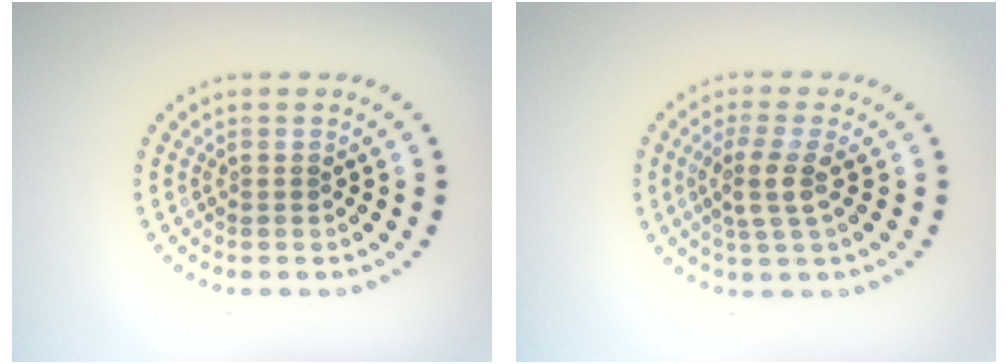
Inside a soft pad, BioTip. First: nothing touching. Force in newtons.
{"total": 2.7, "press": 2.2, "slide": 1.6}